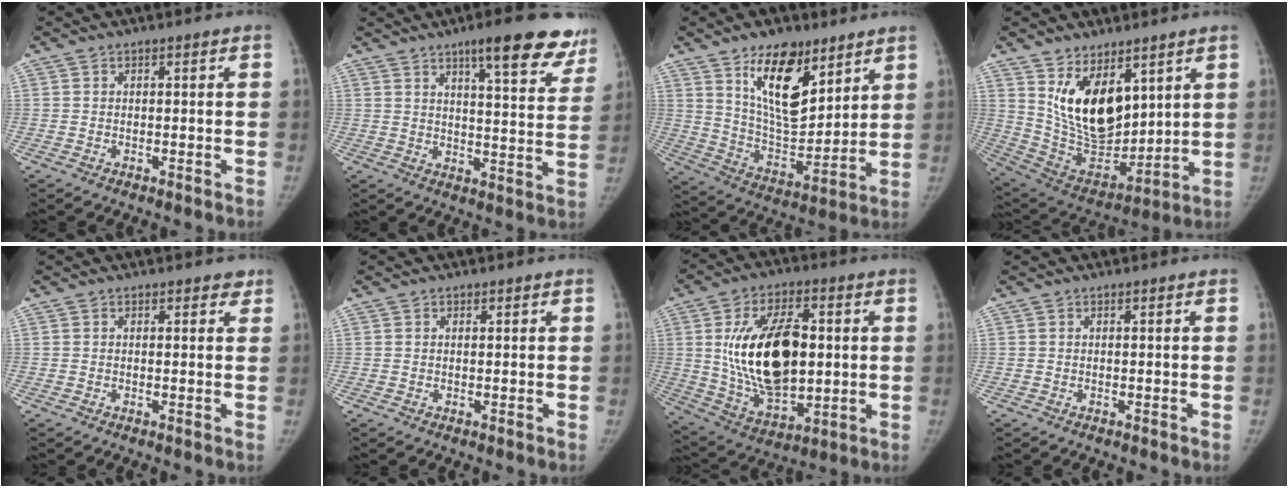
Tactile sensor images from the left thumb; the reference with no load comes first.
{"total": 16.3, "force": [11.2, 3.9, 11.2], "torque": [-0.100, -0.053, 0.139]}
{"total": 16.4, "force": [9.5, 7.9, 10.8], "torque": [-0.133, -0.066, 0.173]}
{"total": 16.6, "force": [6.9, 9.3, 11.9], "torque": [-0.155, -0.051, 0.153]}
{"total": 1.2, "force": [0.9, 0.8, 0.4], "torque": [0.017, -0.003, 0.005]}
{"total": 0.5, "force": [0.3, 0.4, 0.3], "torque": [-0.005, -0.001, 0.003]}
{"total": 21.8, "force": [2.2, 12.2, 17.9], "torque": [-0.282, -0.012, 0.050]}
{"total": 0.0}